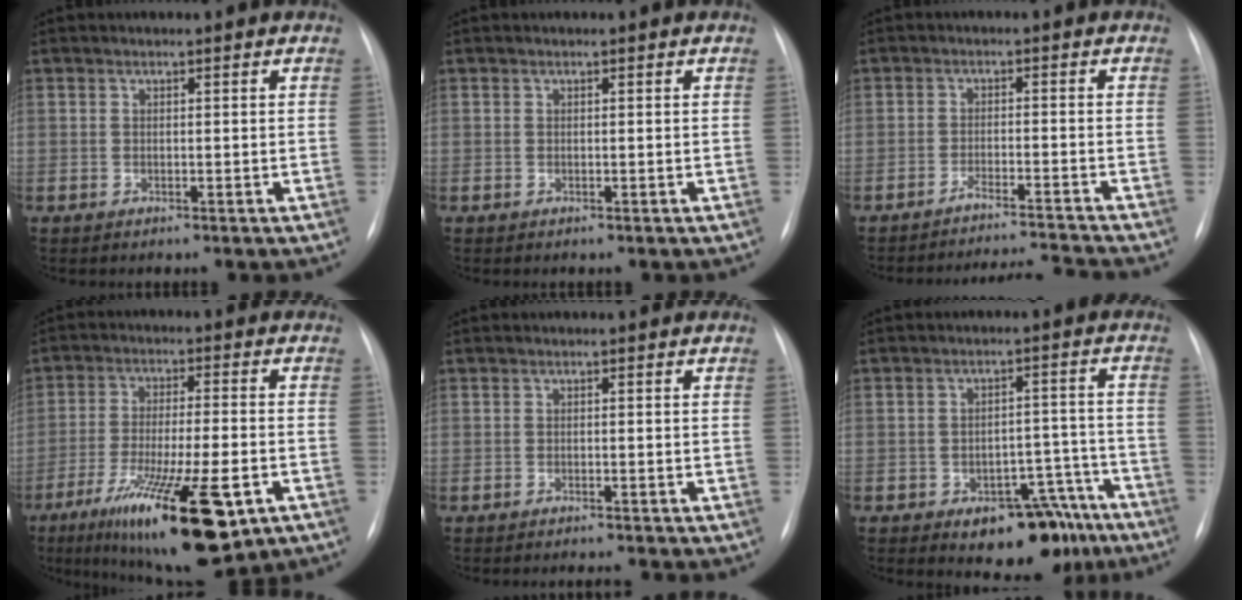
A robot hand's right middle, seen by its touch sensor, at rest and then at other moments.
{"total": 0.0}
{"total": 7.5, "force": [-7.0, -2.6, 0.0], "torque": [-0.005, -0.003, -0.112]}
{"total": 19.4, "force": [-9.6, 4.2, 16.3], "torque": [-0.244, -0.031, -0.144]}
{"total": 1.7, "force": [-1.6, -0.5, 0.1], "torque": [0.003, -0.003, -0.022]}
{"total": 10.2, "force": [-6.9, 5.1, 5.5], "torque": [-0.041, 0.030, -0.090]}